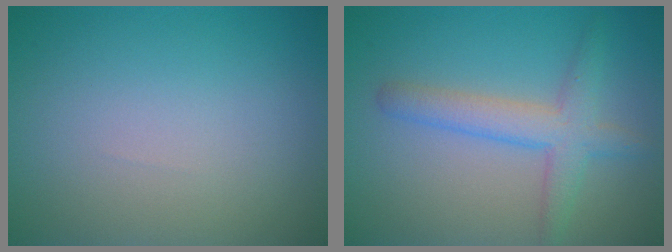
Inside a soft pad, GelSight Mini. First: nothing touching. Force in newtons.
{"total": 3.7, "press": 3.7, "slide": 0.1}